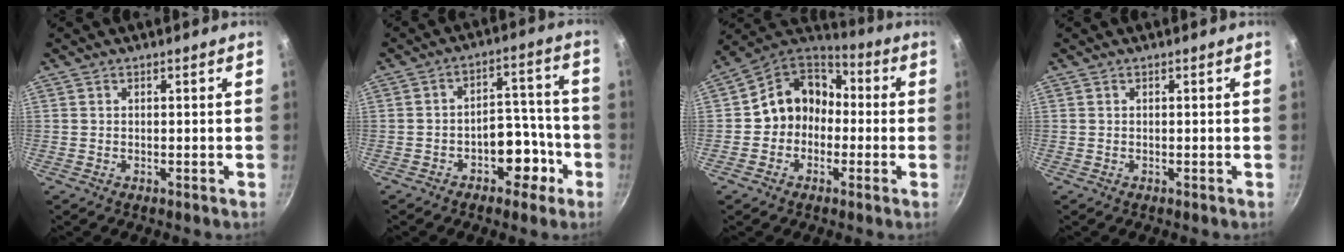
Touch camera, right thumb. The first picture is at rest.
{"total": 8.7, "force": [-4.2, 5.7, 5.0], "torque": [-0.022, 0.062, -0.048]}
{"total": 11.9, "force": [-1.0, 10.3, 5.9], "torque": [-0.056, 0.046, -0.038]}
{"total": 0.0}